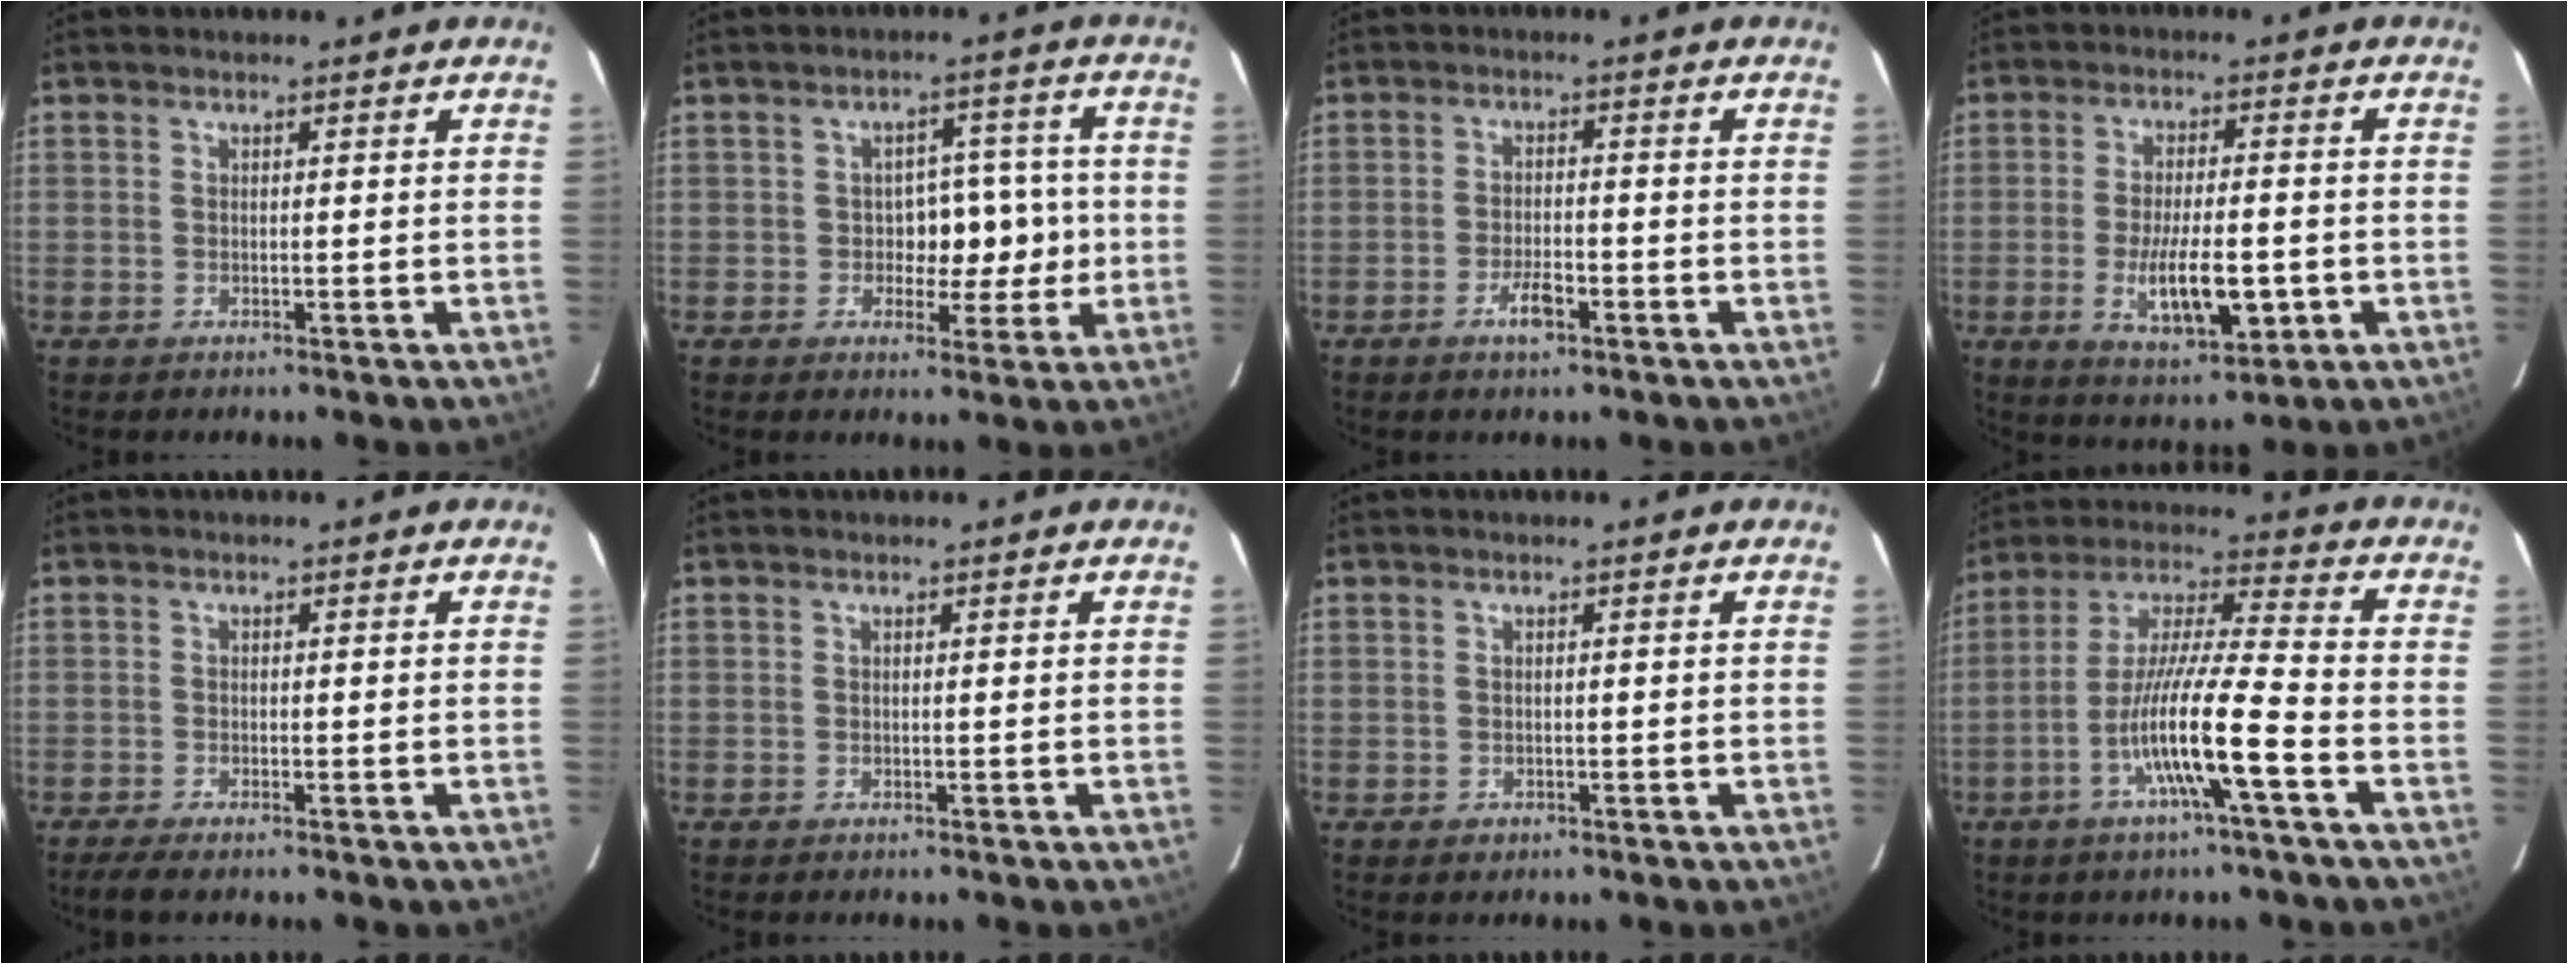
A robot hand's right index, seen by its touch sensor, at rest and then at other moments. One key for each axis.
{"total": 6.6, "fx": -0.7, "fy": 4.2, "fz": 5.1, "tx": -0.061, "ty": 0.024, "tz": -0.005}
{"total": 3.5, "fx": -1.9, "fy": 1.0, "fz": 2.7, "tx": -0.050, "ty": 0.001, "tz": -0.034}
{"total": 9.8, "fx": -2.4, "fy": 2.8, "fz": 9.1, "tx": -0.164, "ty": -0.013, "tz": -0.033}
{"total": 2.6, "fx": -2.1, "fy": 0.3, "fz": 1.6, "tx": -0.029, "ty": -0.008, "tz": -0.034}
{"total": 0.0}
{"total": 0.9, "fx": -0.3, "fy": 0.8, "fz": 0.1, "tx": -0.002, "ty": 0.003, "tz": -0.002}
{"total": 13.3, "fx": -5.0, "fy": -0.2, "fz": 12.3, "tx": -0.240, "ty": 0.000, "tz": -0.096}